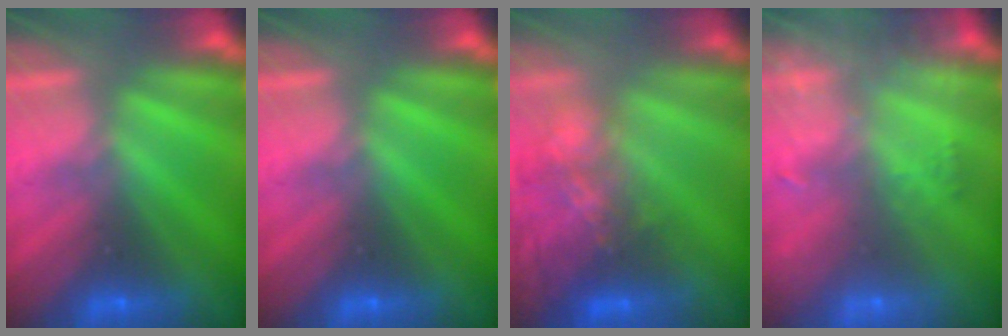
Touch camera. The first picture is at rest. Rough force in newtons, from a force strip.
{"total": 0.0}
{"total": 7.7}
{"total": 9.6}